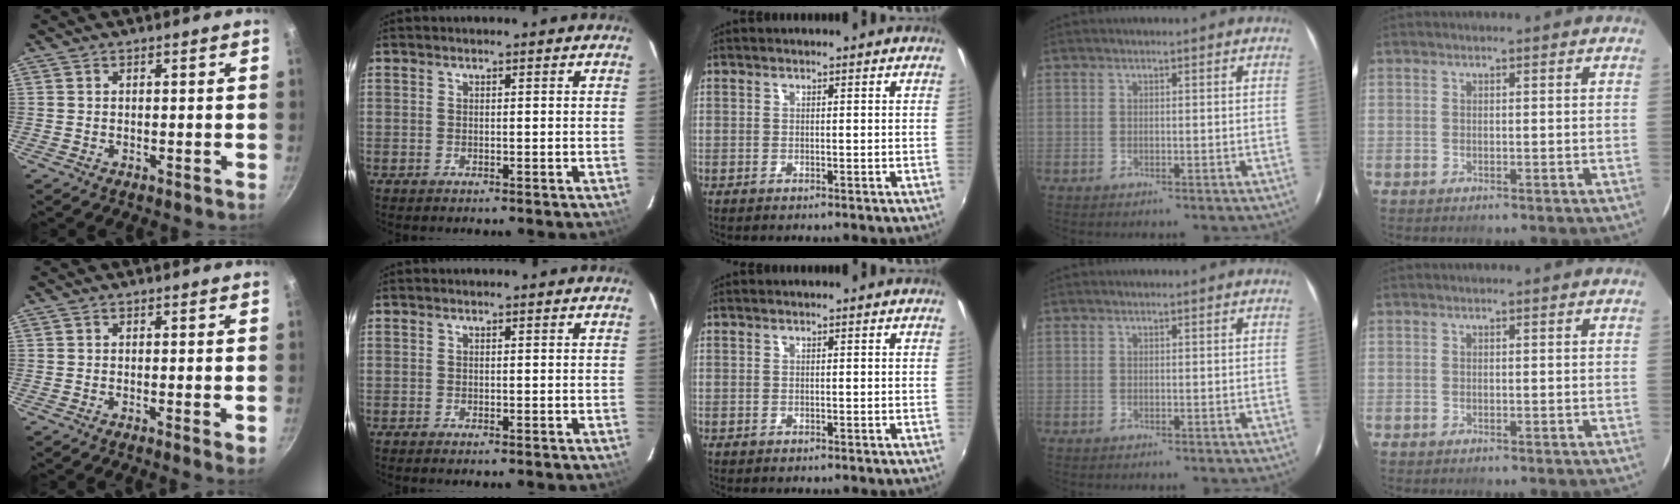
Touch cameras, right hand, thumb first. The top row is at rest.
{"thumb": {"total": 2.2, "force": [-0.5, 0.1, 2.1], "torque": [-0.034, -0.008, -0.010]}}